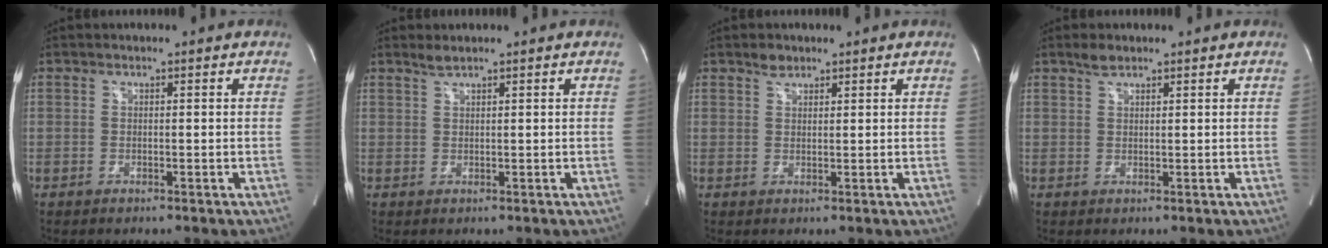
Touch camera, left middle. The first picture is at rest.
{"total": 1.3, "force": [1.1, -0.2, 0.5], "torque": [-0.015, 0.003, 0.026]}
{"total": 1.7, "force": [1.4, 0.9, 0.5], "torque": [-0.015, 0.002, 0.025]}
{"total": 1.8, "force": [1.5, 0.6, 0.8], "torque": [-0.022, 0.004, 0.030]}